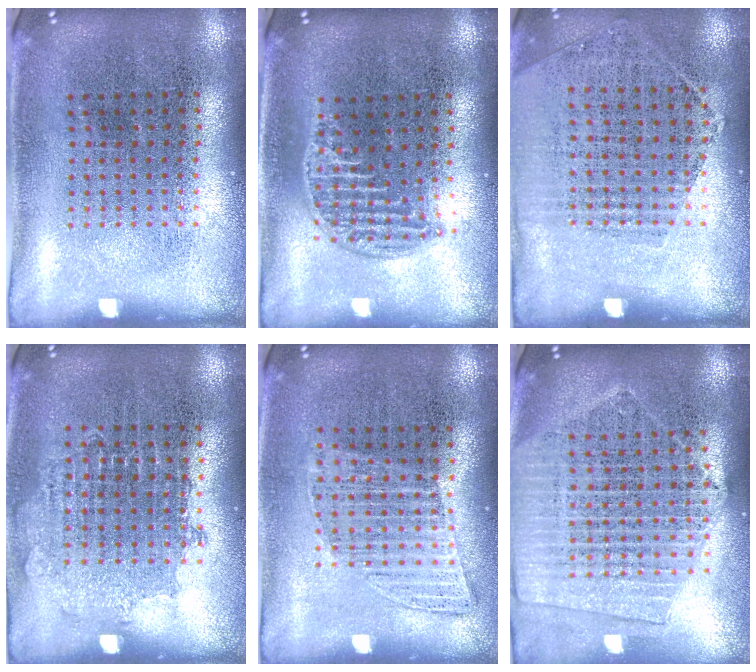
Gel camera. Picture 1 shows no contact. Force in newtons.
{"total": 1.2, "press": 1.1, "slide": 0.5}
{"total": 1.2, "press": 1.0, "slide": 0.6}
{"total": 0.8, "press": 0.8, "slide": 0.2}
{"total": 1.0, "press": 1.0, "slide": 0.4}
{"total": 2.0, "press": 1.8, "slide": 0.9}